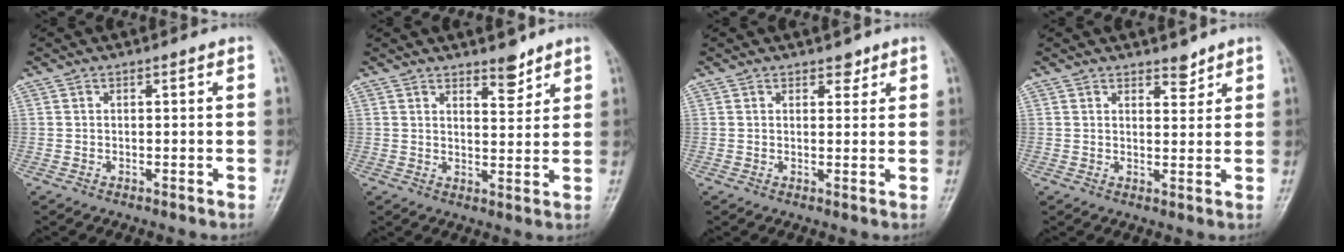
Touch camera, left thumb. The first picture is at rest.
{"total": 4.5, "force": [3.5, 1.7, 2.2], "torque": [-0.015, -0.028, 0.055]}
{"total": 2.3, "force": [1.7, 1.3, 0.9], "torque": [0.006, -0.009, 0.021]}
{"total": 3.0, "force": [2.4, 1.3, 1.1], "torque": [-0.002, -0.018, 0.038]}